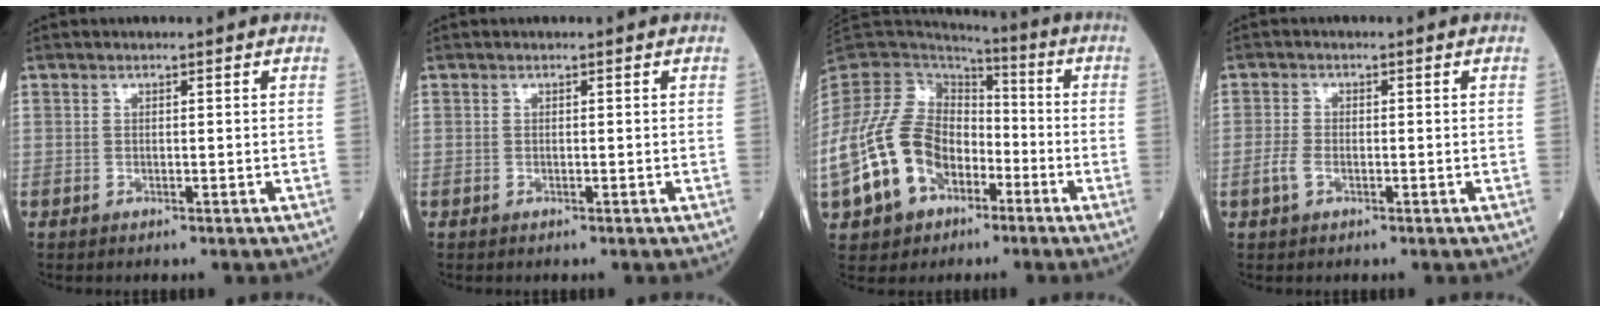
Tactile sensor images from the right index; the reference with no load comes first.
{"total": 0.0}
{"total": 16.3, "force": [-5.8, 11.5, 10.1], "torque": [-0.234, 0.019, -0.100]}
{"total": 2.3, "force": [-0.9, 1.2, 1.7], "torque": [-0.046, 0.001, -0.019]}